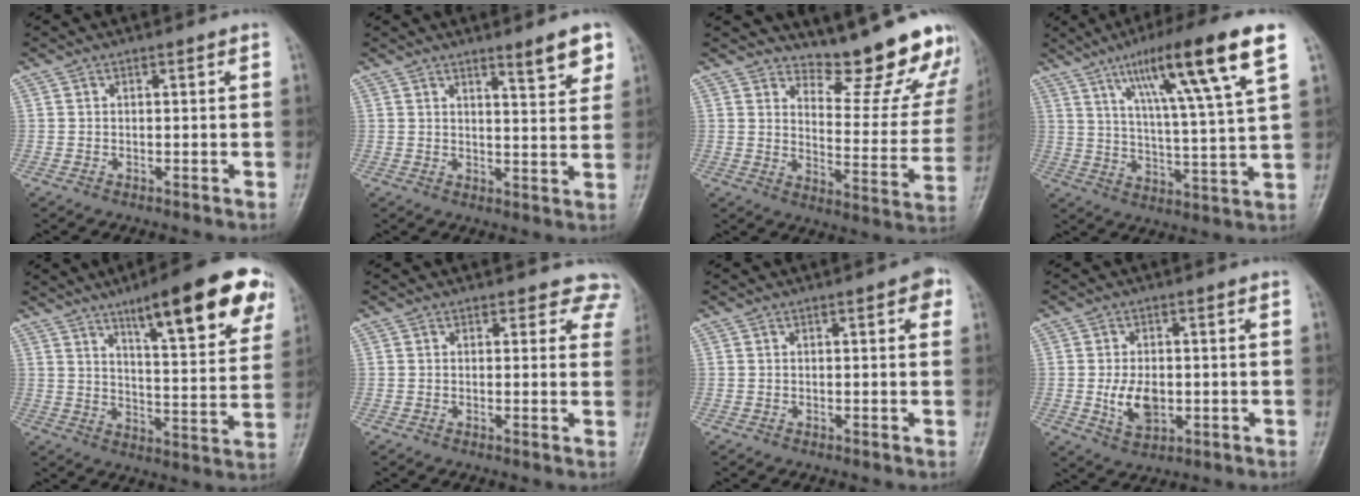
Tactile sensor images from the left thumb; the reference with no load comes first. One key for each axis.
{"total": 6.1, "fx": 4.1, "fy": 1.1, "fz": 4.3, "tx": -0.048, "ty": -0.028, "tz": 0.056}
{"total": 18.2, "fx": 16.3, "fy": 5.0, "fz": 6.4, "tx": -0.035, "ty": -0.159, "tz": 0.196}
{"total": 17.9, "fx": 9.1, "fy": 1.4, "fz": 15.3, "tx": -0.246, "ty": -0.027, "tz": 0.147}
{"total": 19.9, "fx": 11.6, "fy": 4.6, "fz": 15.5, "tx": -0.180, "ty": -0.040, "tz": 0.168}
{"total": 5.8, "fx": 5.0, "fy": 2.9, "fz": 0.0, "tx": 0.055, "ty": -0.018, "tz": 0.025}
{"total": 3.2, "fx": 1.3, "fy": 1.2, "fz": 2.7, "tx": -0.024, "ty": 0.001, "tz": 0.010}
{"total": 6.6, "fx": -0.7, "fy": 4.2, "fz": 5.0, "tx": -0.080, "ty": -0.008, "tz": -0.006}